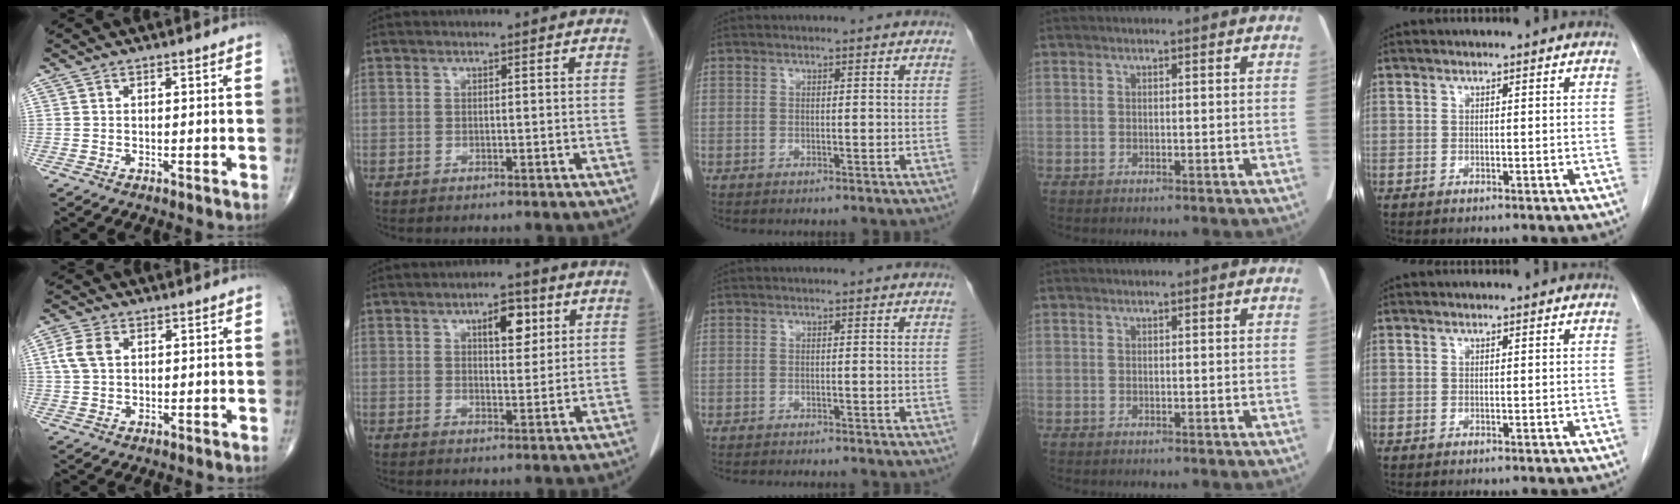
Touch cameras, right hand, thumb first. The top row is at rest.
{"thumb": {"total": 4.7, "force": [1.2, 3.1, 3.3], "torque": [-0.075, 0.007, 0.023]}, "index": {"total": 5.4, "force": [2.4, 2.2, 4.3], "torque": [-0.065, 0.004, 0.037]}, "middle": {"total": 4.1, "force": [-3.8, 0.7, 1.5], "torque": [-0.019, -0.006, -0.048]}}